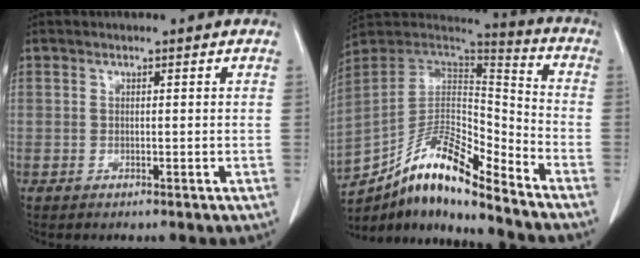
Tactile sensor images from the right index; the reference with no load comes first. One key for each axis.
{"total": 15.6, "fx": -12.4, "fy": 2.4, "fz": 9.1, "tx": -0.153, "ty": 0.026, "tz": -0.224}